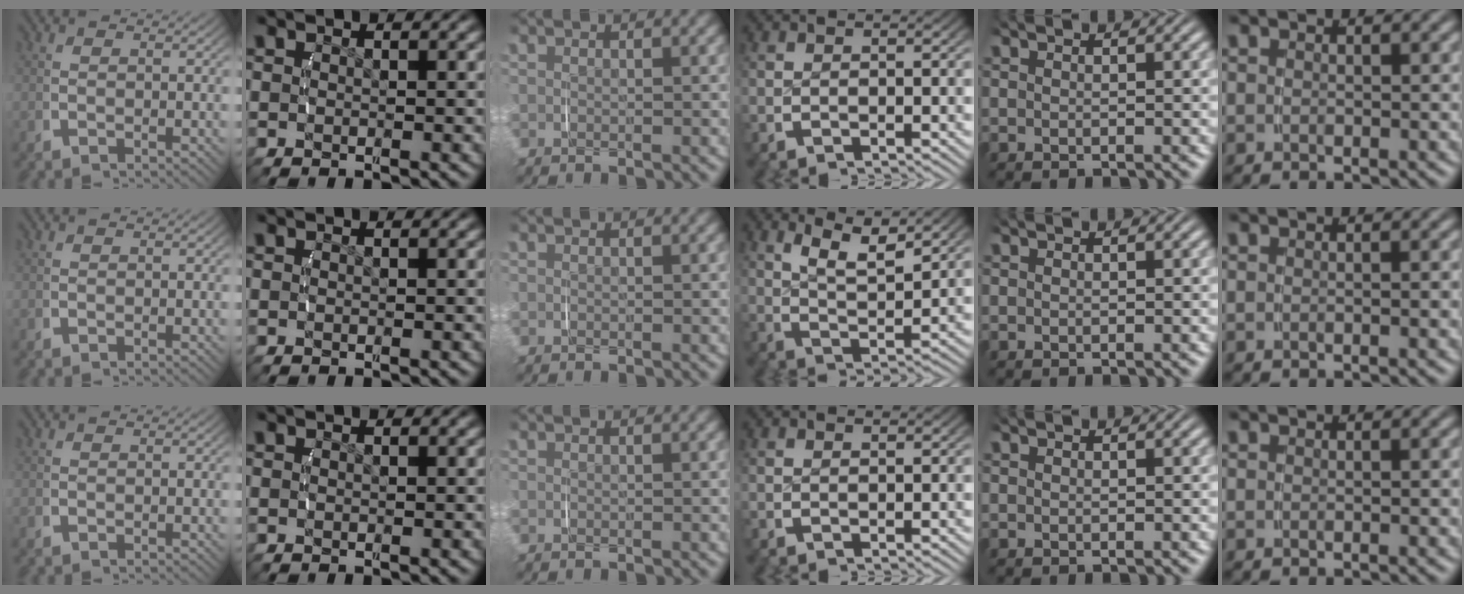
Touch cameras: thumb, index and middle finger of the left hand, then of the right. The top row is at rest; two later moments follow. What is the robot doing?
{"motion": "lift_and_place", "object": "phone"}